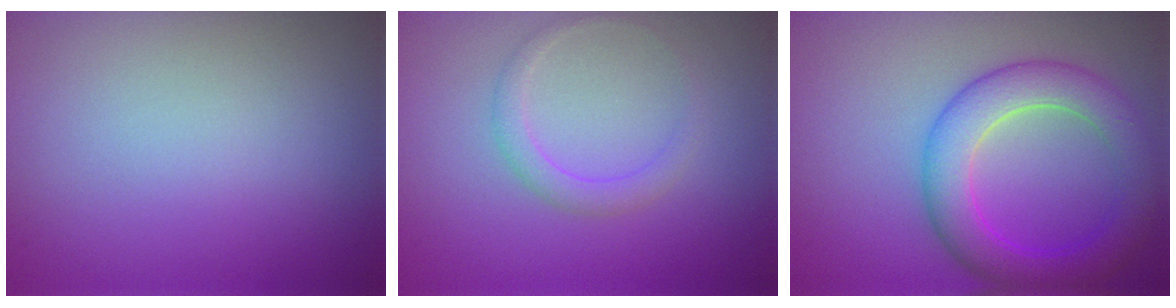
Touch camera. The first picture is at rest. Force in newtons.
{"total": 1.6, "press": 1.6, "slide": 0.0}
{"total": 5.9, "press": 5.9, "slide": 0.1}